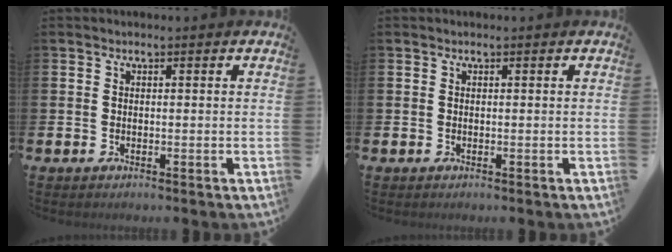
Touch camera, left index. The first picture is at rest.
{"total": 0.0}